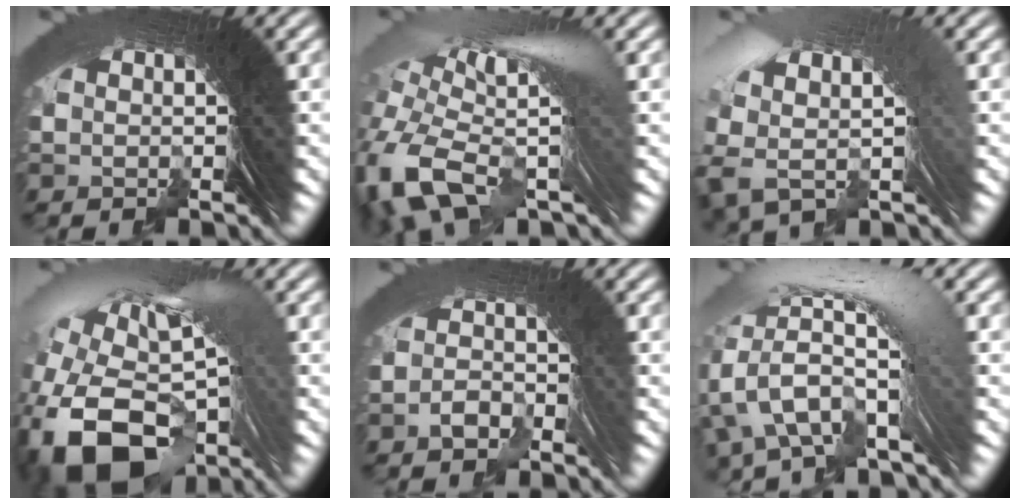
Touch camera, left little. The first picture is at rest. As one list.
[{"total": 6.2, "force": [-1.2, 2.8, 5.4], "torque": [-0.108, -0.010, -0.012]}, {"total": 3.7, "force": [0.3, 1.7, 3.3], "torque": [-0.060, 0.009, 0.013]}, {"total": 10.5, "force": [-4.0, 6.5, 7.2], "torque": [-0.167, -0.041, -0.040]}, {"total": 1.8, "force": [-1.5, 0.6, 0.7], "torque": [-0.012, 0.006, -0.032]}, {"total": 5.3, "force": [0.6, 2.4, 4.7], "torque": [-0.085, 0.017, 0.003]}]